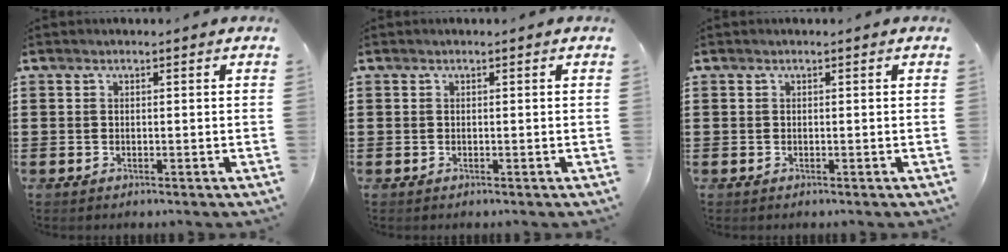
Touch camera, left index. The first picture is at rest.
{"total": 0.0}
{"total": 0.0}